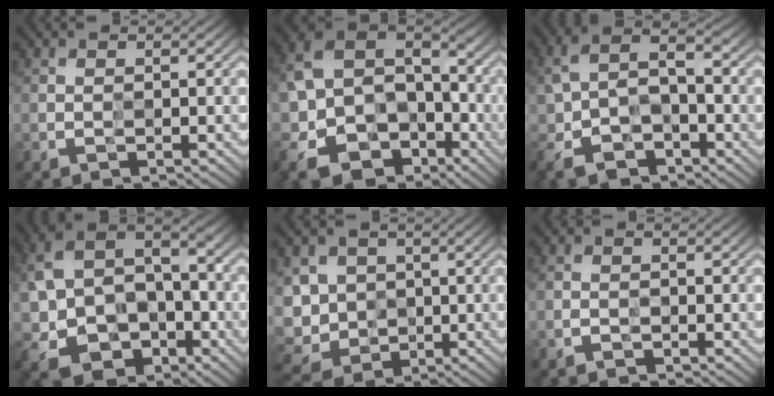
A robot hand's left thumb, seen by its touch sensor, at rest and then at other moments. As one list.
[{"total": 16.1, "force": [-6.6, 12.3, 8.2], "torque": [-0.212, -0.025, -0.096]}, {"total": 9.5, "force": [-4.2, 6.0, 6.0], "torque": [-0.139, -0.022, -0.080]}, {"total": 13.6, "force": [-3.5, 10.0, 8.6], "torque": [-0.198, -0.021, -0.058]}, {"total": 7.0, "force": [0.0, 6.1, 3.3], "torque": [-0.107, -0.012, -0.002]}, {"total": 1.2, "force": [-1.0, 0.6, 0.5], "torque": [-0.010, 0.001, -0.022]}]